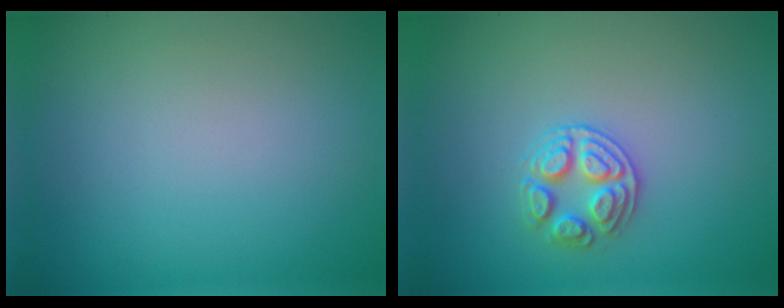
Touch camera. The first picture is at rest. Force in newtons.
{"total": 2.8, "press": 2.7, "slide": 0.7}